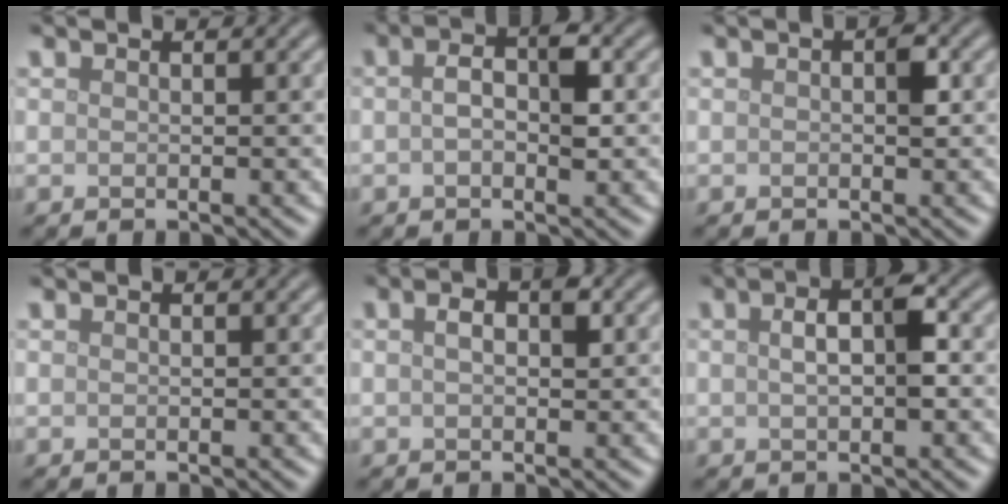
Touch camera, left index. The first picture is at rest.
{"total": 3.7, "force": [0.2, 1.6, 3.3], "torque": [-0.061, 0.006, -0.002]}
{"total": 1.4, "force": [0.1, 0.6, 1.3], "torque": [-0.017, 0.002, 0.002]}
{"total": 0.0}
{"total": 2.3, "force": [0.5, 1.1, 1.9], "torque": [-0.032, 0.005, 0.005]}
{"total": 3.8, "force": [0.5, 1.3, 3.5], "torque": [-0.065, 0.007, 0.005]}